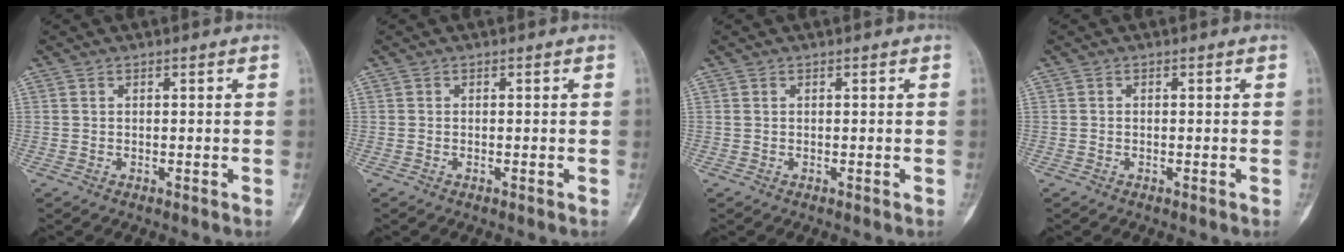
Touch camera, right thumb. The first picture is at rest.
{"total": 0.0}
{"total": 0.0}
{"total": 0.0}